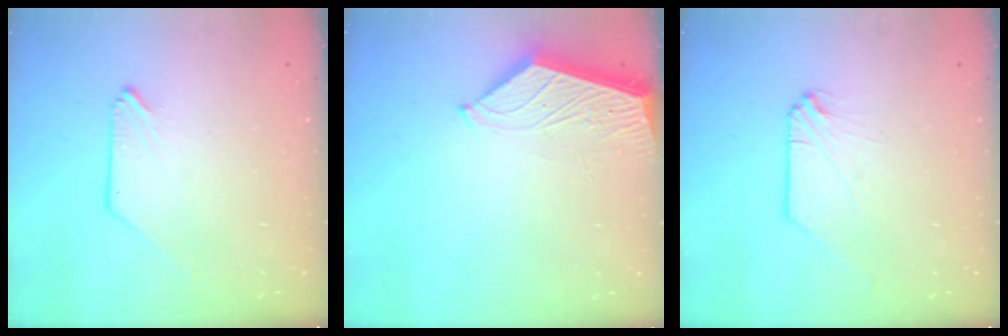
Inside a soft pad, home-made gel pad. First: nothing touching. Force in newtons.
{"total": 3.8, "press": 3.8, "slide": 0.4}
{"total": 0.0}